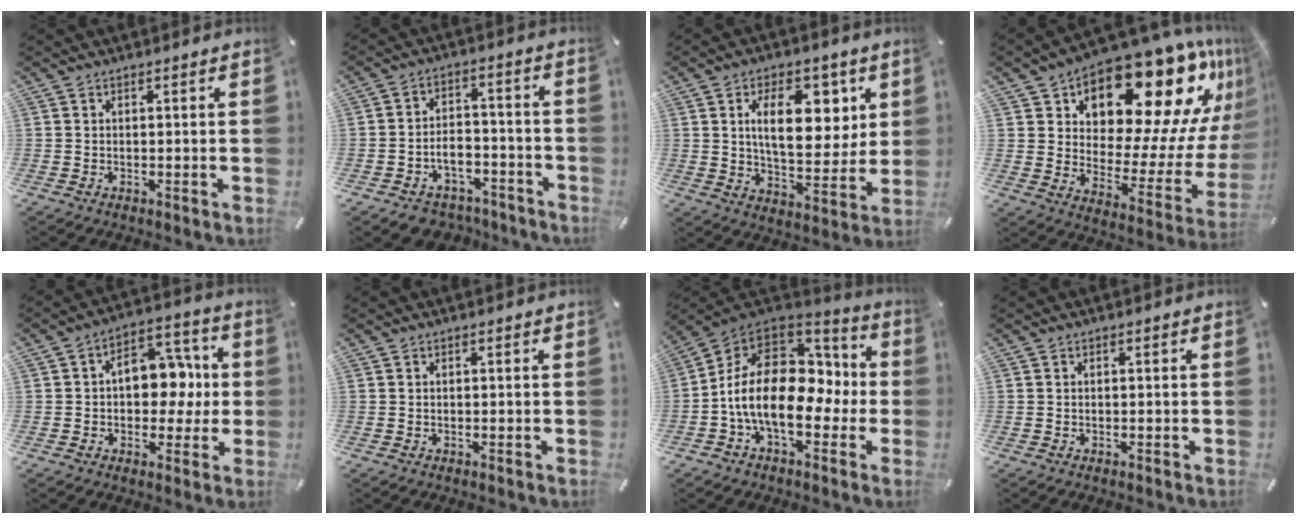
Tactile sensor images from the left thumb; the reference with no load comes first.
{"total": 7.2, "force": [-3.6, 5.5, 2.9], "torque": [-0.045, 0.032, -0.059]}
{"total": 15.4, "force": [5.3, 8.6, 11.6], "torque": [-0.166, -0.004, 0.088]}
{"total": 21.8, "force": [15.0, 10.2, 12.0], "torque": [-0.154, -0.124, 0.247]}
{"total": 12.8, "force": [0.4, 9.1, 9.0], "torque": [-0.112, 0.003, 0.010]}
{"total": 0.0}
{"total": 18.6, "force": [-2.7, 11.6, 14.2], "torque": [-0.262, 0.005, -0.042]}
{"total": 0.0}